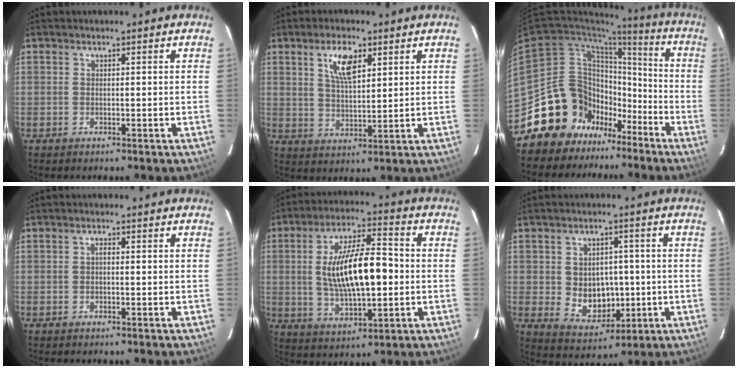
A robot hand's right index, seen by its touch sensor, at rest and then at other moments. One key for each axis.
{"total": 7.1, "fx": 3.5, "fy": 2.8, "fz": 5.5, "tx": -0.098, "ty": 0.007, "tz": 0.068}
{"total": 17.9, "fx": -11.6, "fy": 13.1, "fz": 3.6, "tx": -0.094, "ty": 0.060, "tz": -0.189}
{"total": 0.7, "fx": -0.2, "fy": 0.3, "fz": 0.6, "tx": -0.011, "ty": 0.006, "tz": -0.004}
{"total": 15.5, "fx": -0.1, "fy": 5.6, "fz": 14.5, "tx": -0.263, "ty": 0.007, "tz": 0.005}
{"total": 8.5, "fx": -0.5, "fy": 7.0, "fz": 4.8, "tx": -0.095, "ty": 0.001, "tz": 0.014}